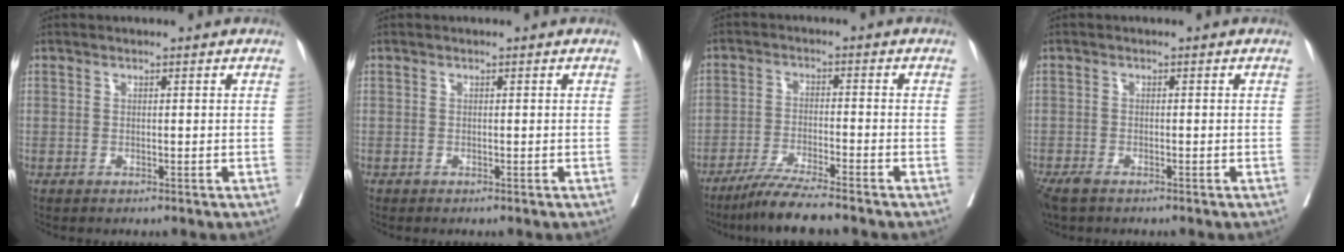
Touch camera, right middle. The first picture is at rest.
{"total": 0.0}
{"total": 6.8, "force": [-5.8, -0.7, 3.6], "torque": [-0.063, -0.025, -0.106]}
{"total": 4.0, "force": [-3.0, 1.4, 2.3], "torque": [-0.044, -0.011, -0.050]}